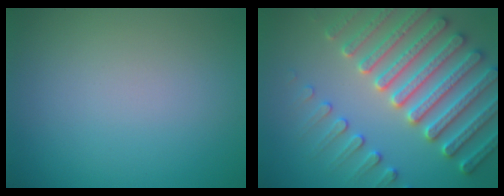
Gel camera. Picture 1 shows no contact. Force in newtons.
{"total": 7.6, "press": 7.4, "slide": 2.0}